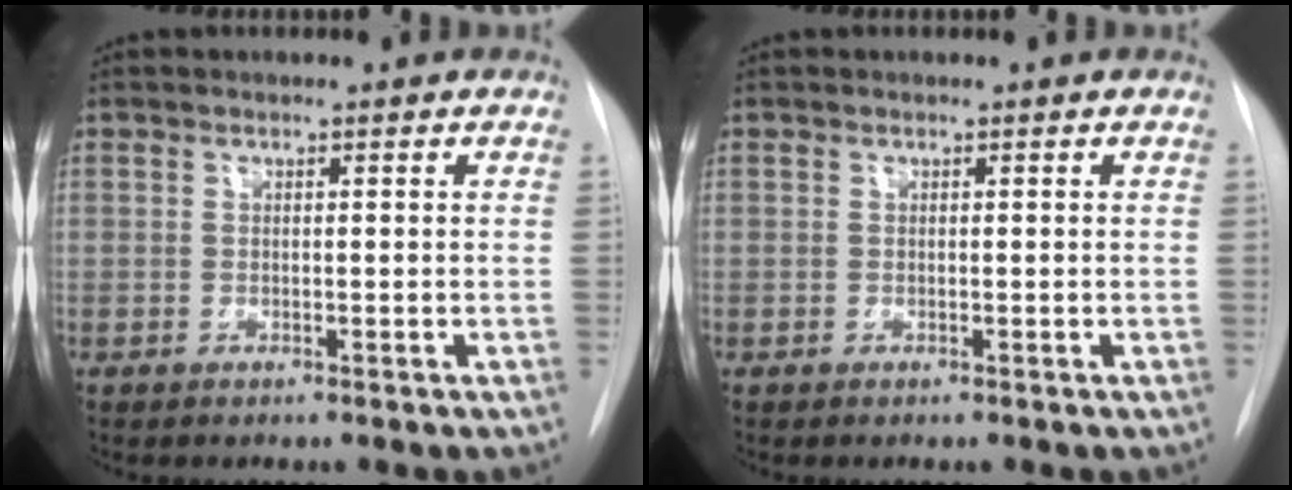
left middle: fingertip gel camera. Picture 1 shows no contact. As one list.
[{"total": 0.0}]